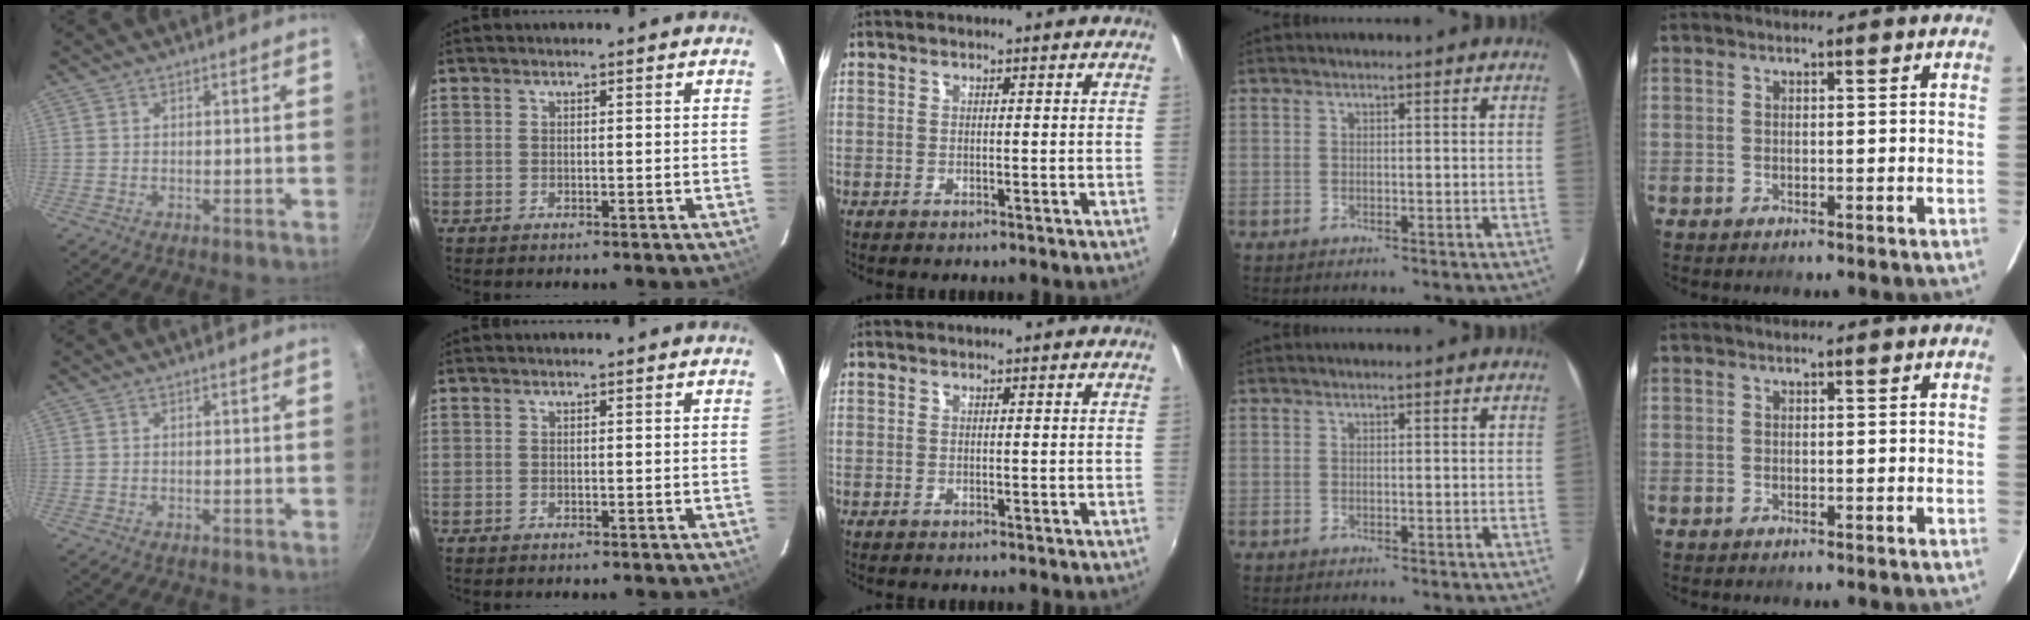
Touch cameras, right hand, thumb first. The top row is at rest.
{}